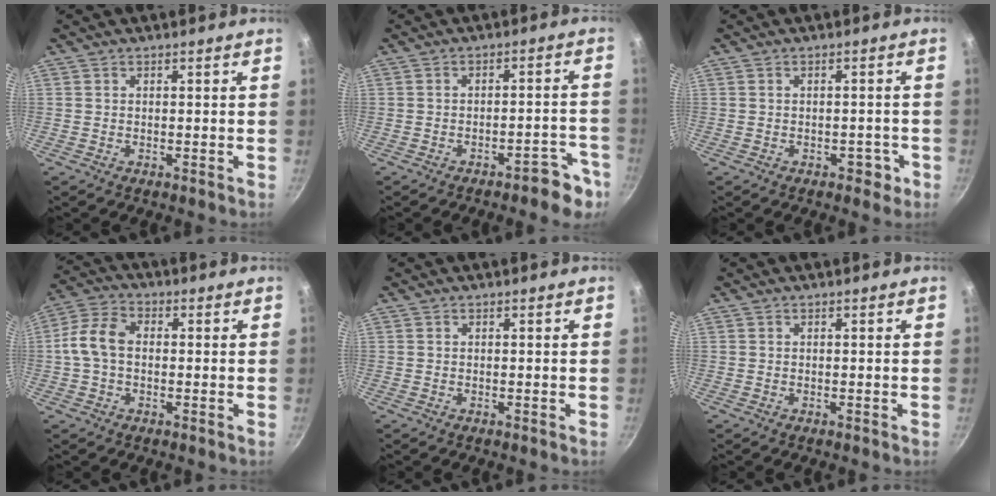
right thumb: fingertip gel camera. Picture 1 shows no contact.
{"total": 6.1, "force": [-4.2, 2.3, 3.9], "torque": [-0.034, 0.043, -0.049]}
{"total": 2.7, "force": [-1.4, 1.8, 1.5], "torque": [-0.006, 0.010, -0.016]}
{"total": 7.8, "force": [-0.1, 5.3, 5.7], "torque": [-0.115, 0.025, -0.010]}
{"total": 0.0}
{"total": 0.0}